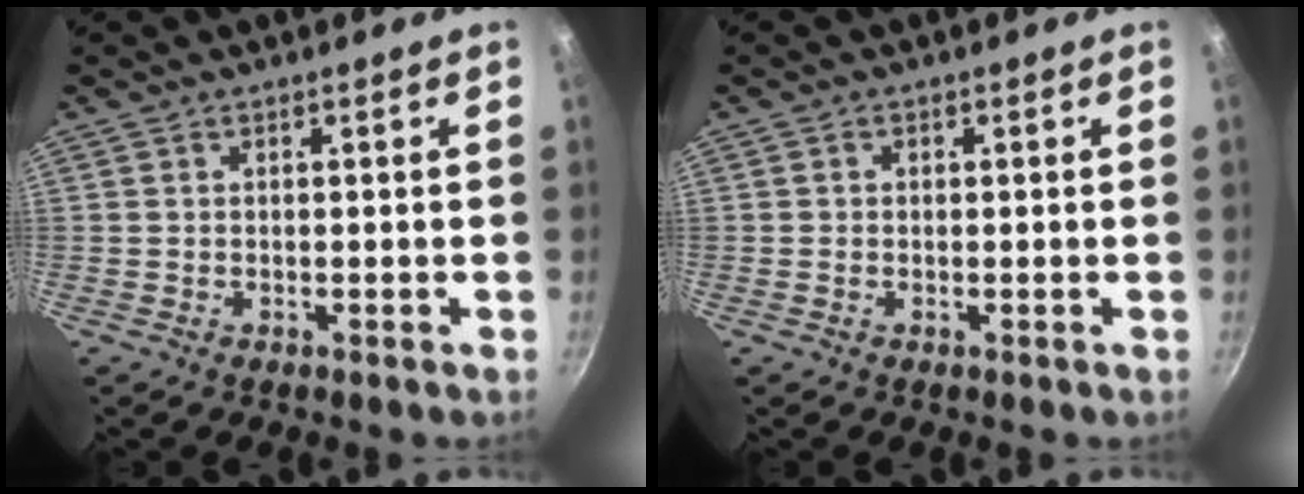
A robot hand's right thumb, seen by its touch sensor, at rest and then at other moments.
{"total": 0.6, "force": [0.0, 0.6, 0.3], "torque": [-0.003, 0.003, -0.002]}